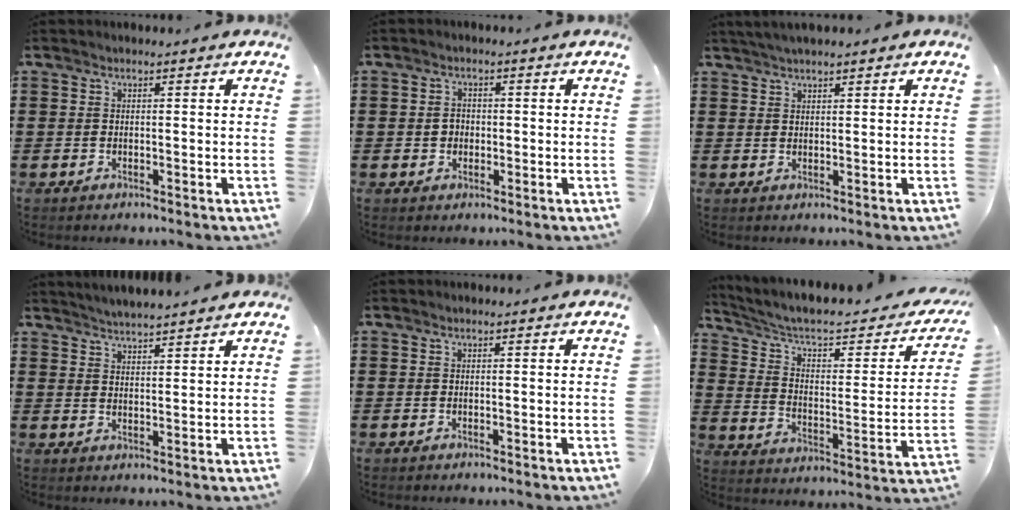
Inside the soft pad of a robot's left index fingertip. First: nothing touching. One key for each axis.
{"total": 1.8, "fx": -0.1, "fy": 1.6, "fz": 0.8, "tx": -0.019, "ty": 0.007, "tz": -0.005}
{"total": 2.1, "fx": 1.8, "fy": 0.3, "fz": 0.9, "tx": -0.021, "ty": 0.005, "tz": 0.034}
{"total": 2.9, "fx": 2.9, "fy": -0.6, "fz": 0.0, "tx": -0.008, "ty": -0.011, "tz": 0.053}
{"total": 0.0}
{"total": 5.9, "fx": 4.2, "fy": 1.9, "fz": 3.7, "tx": -0.093, "ty": -0.029, "tz": 0.067}